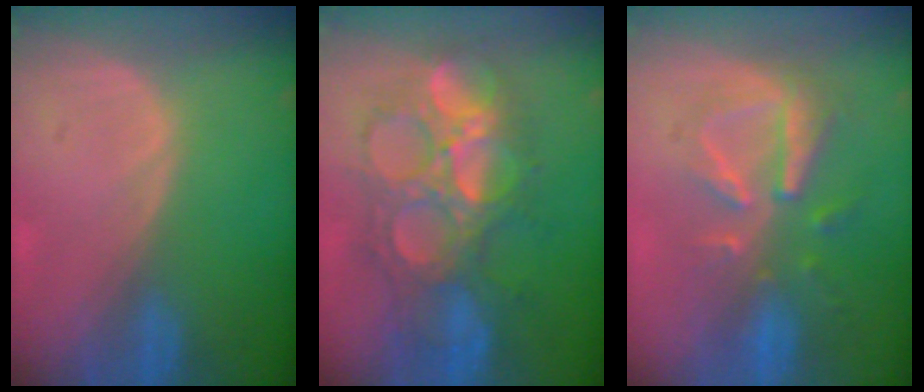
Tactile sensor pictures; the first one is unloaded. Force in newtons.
{"total": 10.8, "press": 10.8, "slide": 0.9}
{"total": 8.0, "press": 7.4, "slide": 3.0}